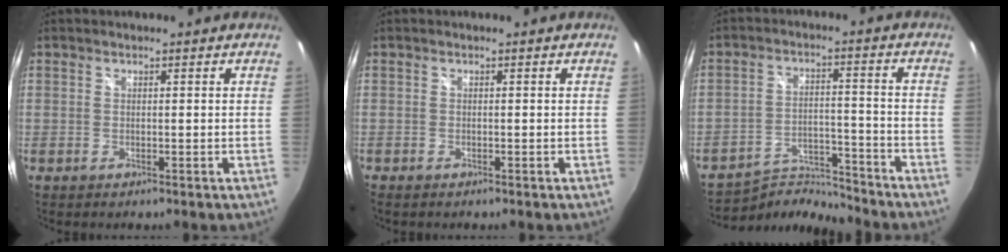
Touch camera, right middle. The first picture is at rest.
{"total": 0.7, "force": [-0.6, 0.3, 0.2], "torque": [-0.006, -0.004, -0.013]}
{"total": 6.9, "force": [-6.9, 0.6, -0.1], "torque": [-0.012, 0.015, -0.117]}